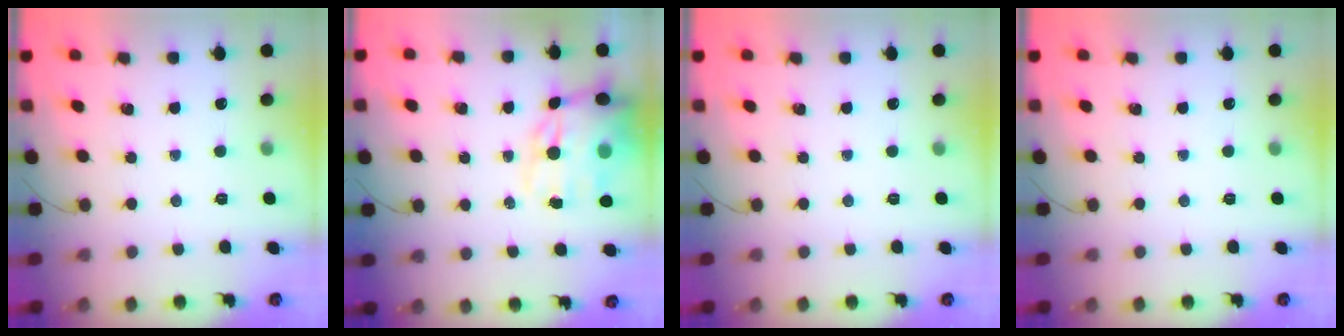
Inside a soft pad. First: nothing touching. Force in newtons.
{"total": 15.9, "press": 15.3, "slide": 4.3}
{"total": 0.0}
{"total": 0.0}